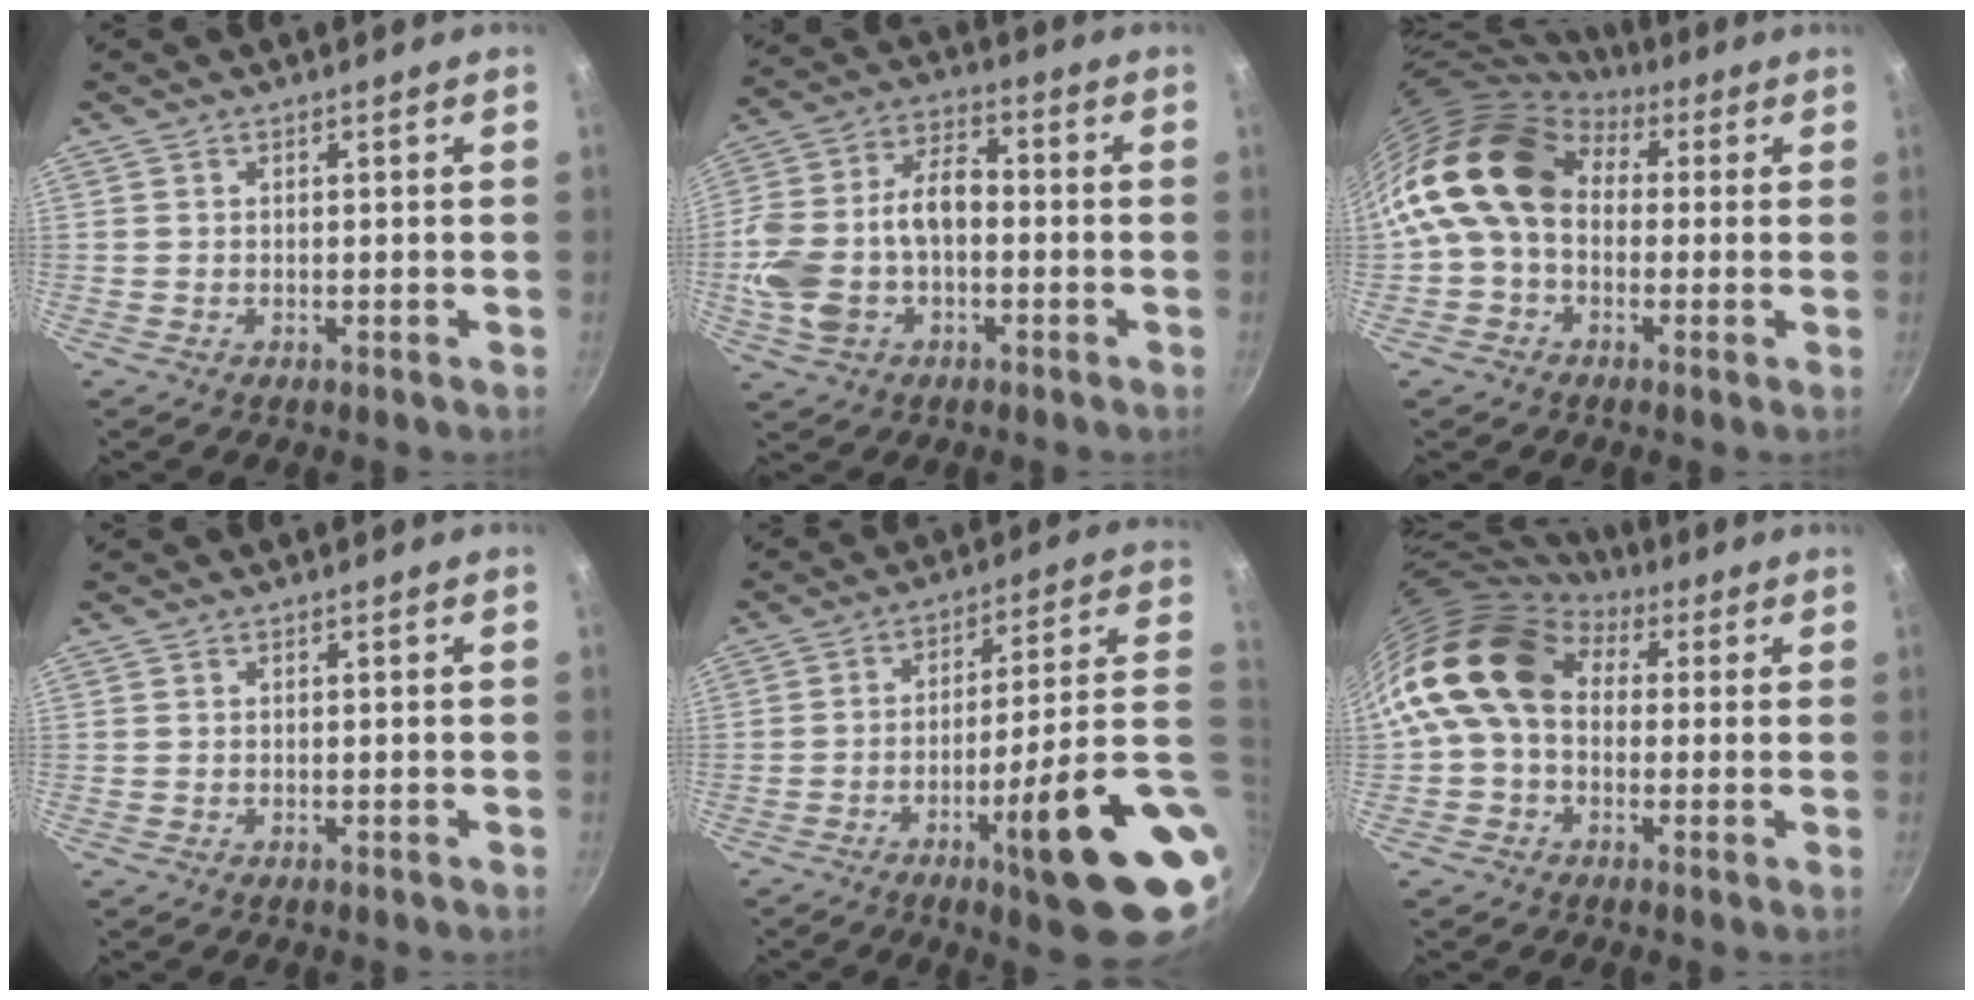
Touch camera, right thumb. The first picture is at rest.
{"total": 15.6, "force": [-2.5, 9.8, 11.9], "torque": [-0.211, 0.038, -0.053]}
{"total": 14.4, "force": [2.0, 10.6, 9.5], "torque": [-0.143, 0.026, 0.014]}
{"total": 0.0}
{"total": 21.6, "force": [-5.2, 3.3, 20.7], "torque": [-0.262, 0.022, -0.073]}
{"total": 13.3, "force": [2.6, 9.9, 8.5], "torque": [-0.125, 0.019, 0.023]}